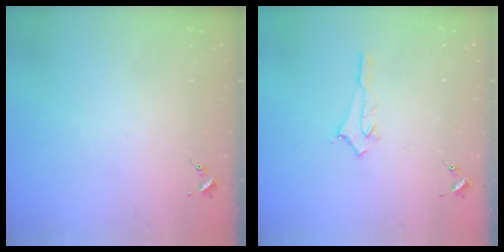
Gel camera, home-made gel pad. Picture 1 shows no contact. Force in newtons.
{"total": 2.9, "press": 2.8, "slide": 0.4}